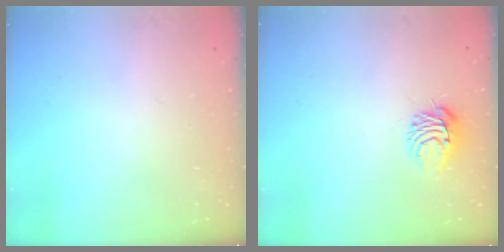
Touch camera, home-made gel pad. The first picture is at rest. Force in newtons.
{"total": 6.5, "press": 6.5, "slide": 0.6}